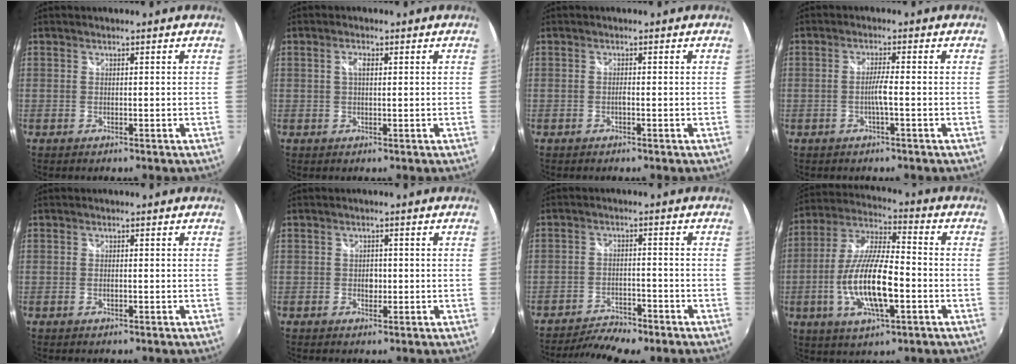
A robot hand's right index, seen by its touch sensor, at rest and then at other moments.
{"total": 1.9, "force": [0.5, 0.8, 1.6], "torque": [-0.031, 0.003, 0.007]}
{"total": 0.7, "force": [-0.4, 0.1, 0.6], "torque": [-0.011, 0.003, -0.008]}
{"total": 2.7, "force": [-0.9, -0.5, 2.5], "torque": [-0.047, -0.001, -0.019]}
{"total": 0.9, "force": [-0.2, 0.4, 0.8], "torque": [-0.018, -0.001, -0.005]}
{"total": 1.9, "force": [-0.3, 1.5, 1.1], "torque": [-0.019, 0.002, -0.007]}
{"total": 9.8, "force": [-8.3, 2.6, 4.5], "torque": [-0.109, -0.015, -0.131]}
{"total": 16.1, "force": [-4.2, 4.9, 14.8], "torque": [-0.299, -0.008, -0.079]}